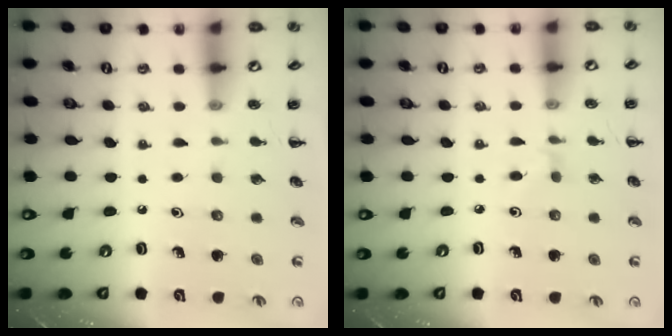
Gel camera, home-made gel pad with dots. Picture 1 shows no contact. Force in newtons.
{"total": 2.8, "press": 2.6, "slide": 1.0}